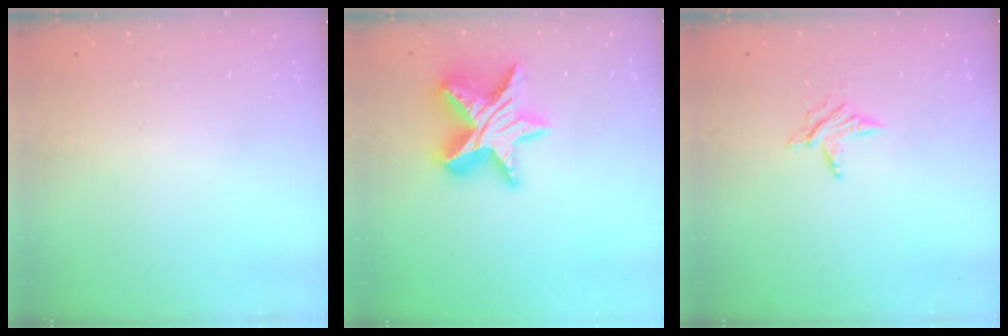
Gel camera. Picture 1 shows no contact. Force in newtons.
{"total": 16.3, "press": 16.3, "slide": 1.2}
{"total": 5.5, "press": 5.5, "slide": 0.5}